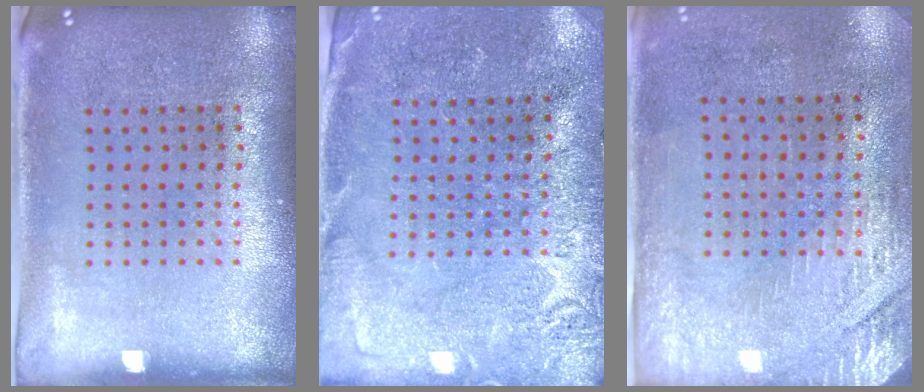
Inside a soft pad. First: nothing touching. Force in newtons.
{"total": 2.7, "press": 2.6, "slide": 0.5}
{"total": 2.9, "press": 2.5, "slide": 1.5}